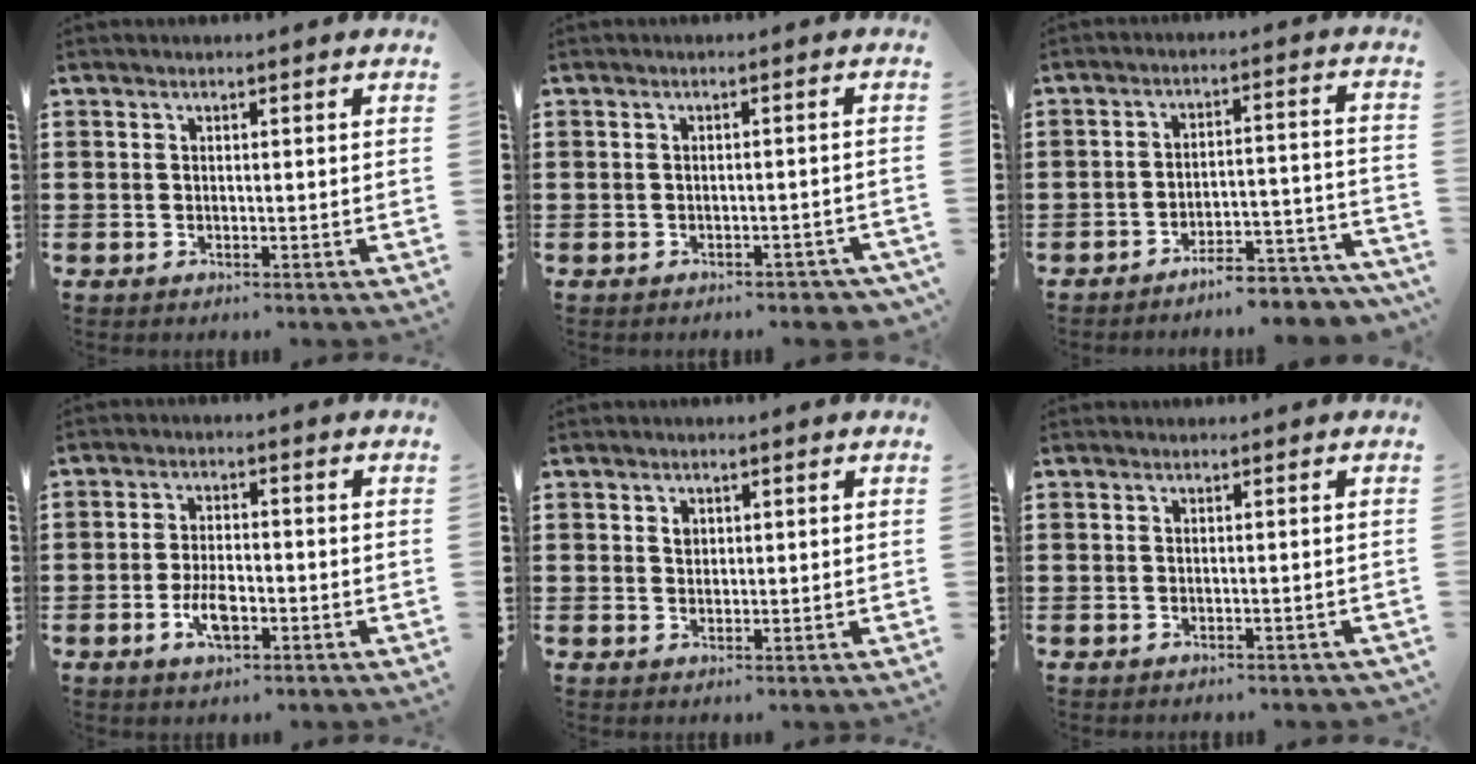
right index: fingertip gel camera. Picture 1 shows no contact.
{"total": 1.5, "force": [-1.4, 0.3, 0.4], "torque": [-0.013, -0.002, -0.029]}
{"total": 5.7, "force": [-5.6, 0.4, 1.4], "torque": [-0.020, 0.009, -0.108]}
{"total": 4.6, "force": [-1.7, 2.0, 3.8], "torque": [-0.078, 0.002, -0.032]}
{"total": 1.1, "force": [0.5, 0.9, 0.5], "torque": [-0.010, 0.004, 0.009]}
{"total": 0.0}